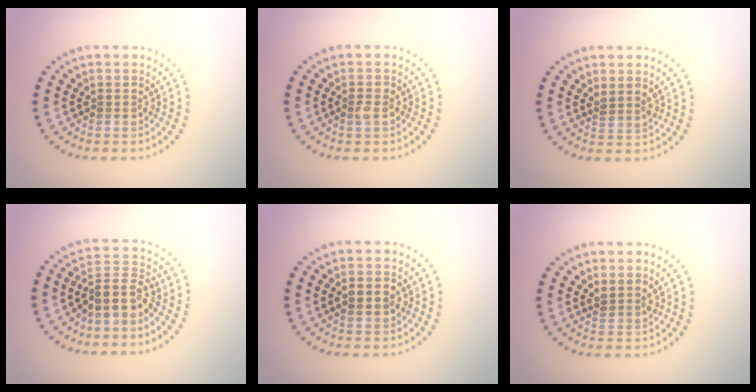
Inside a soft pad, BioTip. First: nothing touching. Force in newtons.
{"total": 1.2, "press": 1.2, "slide": 0.1}
{"total": 1.6, "press": 1.2, "slide": 1.1}
{"total": 3.5, "press": 3.0, "slide": 1.8}
{"total": 2.2, "press": 2.2, "slide": 0.4}
{"total": 1.5, "press": 1.1, "slide": 0.9}